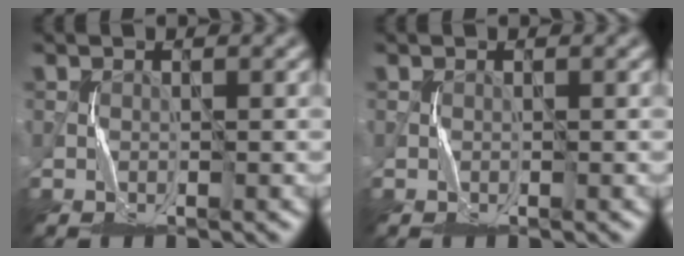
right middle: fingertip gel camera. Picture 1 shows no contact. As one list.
[{"total": 0.0}]